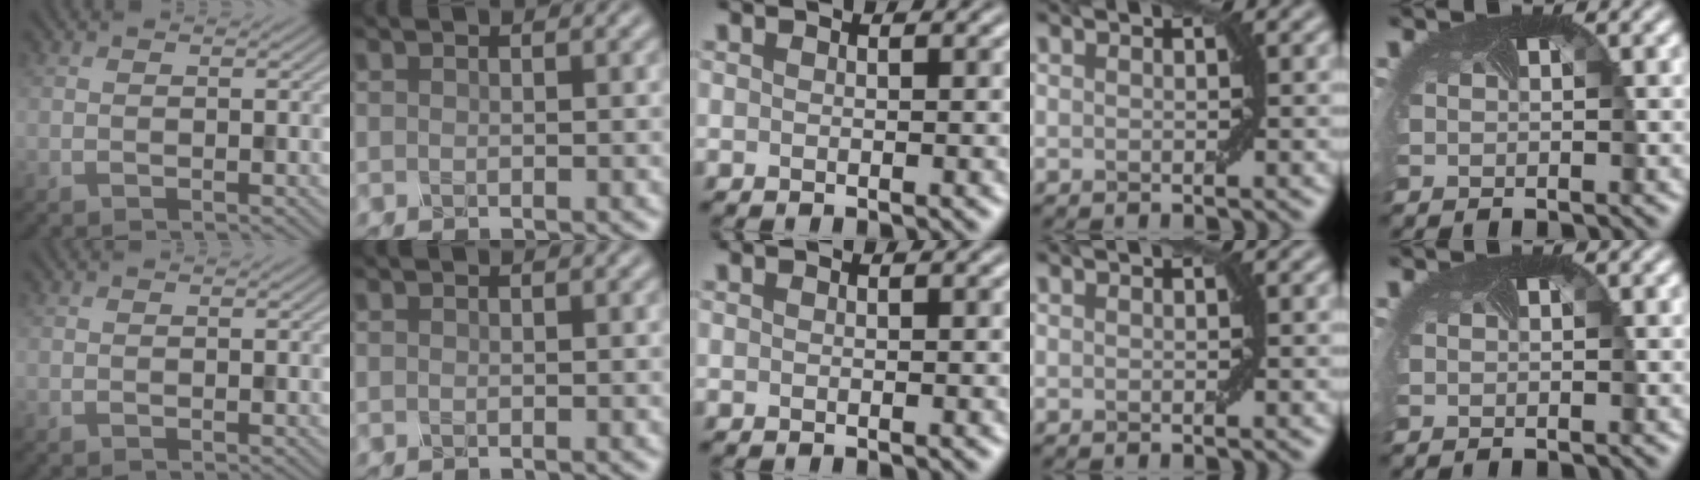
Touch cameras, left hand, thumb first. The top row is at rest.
{}